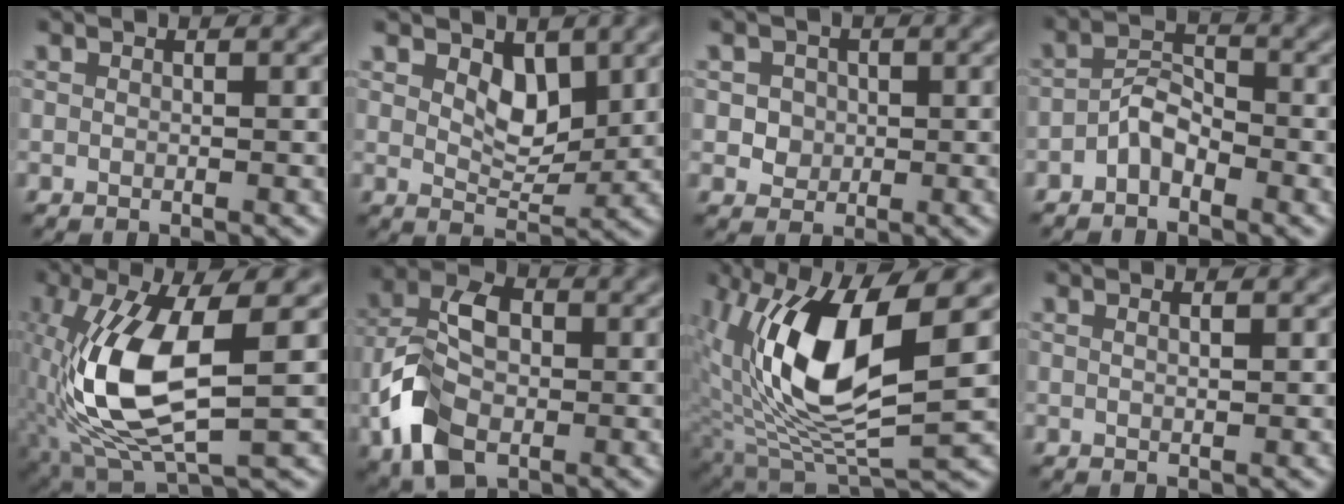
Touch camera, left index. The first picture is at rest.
{"total": 2.9, "force": [1.3, 1.7, 2.0], "torque": [-0.045, -0.013, 0.022]}
{"total": 2.3, "force": [0.4, 2.1, 0.9], "torque": [-0.023, -0.001, 0.011]}
{"total": 2.5, "force": [-1.8, 1.2, 1.4], "torque": [-0.029, 0.009, -0.036]}
{"total": 10.0, "force": [-0.8, 3.5, 9.3], "torque": [-0.207, -0.005, -0.011]}
{"total": 8.8, "force": [-2.4, 5.7, 6.3], "torque": [-0.142, -0.004, -0.054]}
{"total": 12.2, "force": [1.6, 4.7, 11.1], "torque": [-0.228, -0.012, 0.030]}
{"total": 0.9, "force": [0.3, 0.3, 0.8], "torque": [-0.010, -0.005, 0.002]}